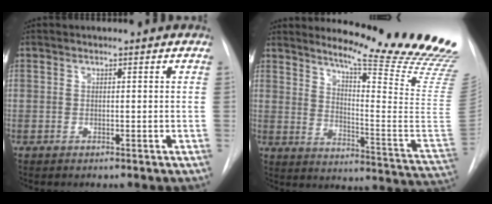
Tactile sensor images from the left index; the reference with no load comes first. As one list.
[{"total": 23.9, "force": [21.0, -1.2, 11.2], "torque": [-0.164, -0.158, 0.260]}]